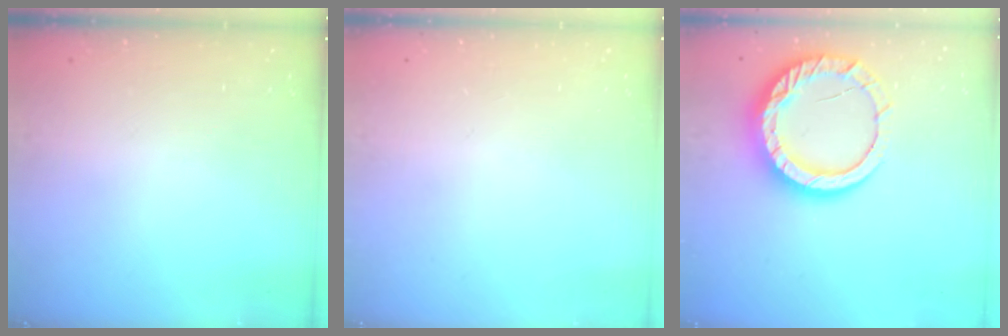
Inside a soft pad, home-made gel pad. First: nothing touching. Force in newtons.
{"total": 0.0}
{"total": 16.2, "press": 16.1, "slide": 1.2}